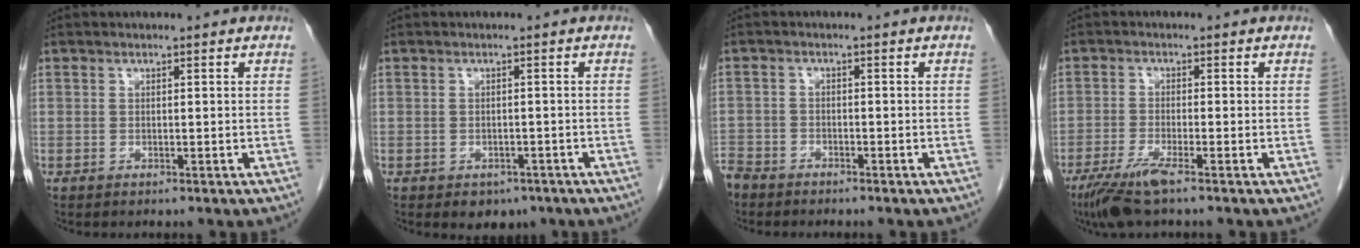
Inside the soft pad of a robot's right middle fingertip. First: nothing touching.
{"total": 3.4, "force": [-2.2, 2.3, 1.2], "torque": [-0.008, 0.003, -0.020]}
{"total": 4.9, "force": [-4.4, 2.1, 0.7], "torque": [-0.016, -0.005, -0.086]}
{"total": 5.7, "force": [-3.8, 0.2, 4.2], "torque": [-0.087, -0.017, -0.073]}